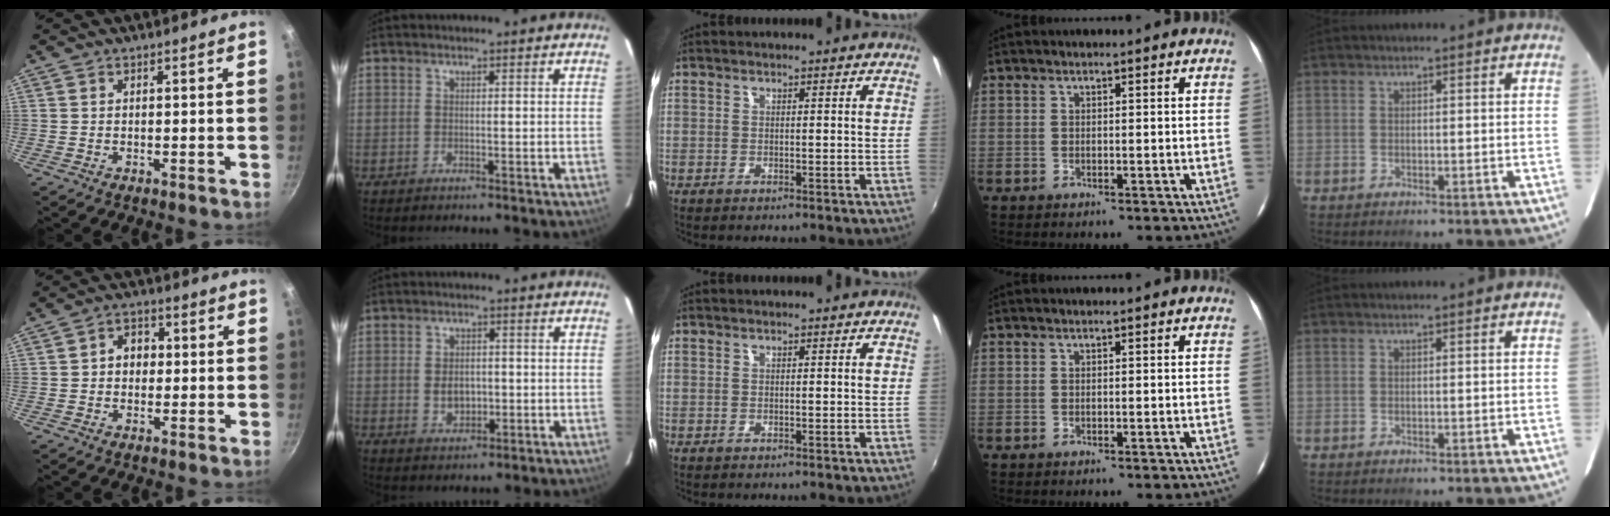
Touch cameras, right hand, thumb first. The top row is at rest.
{"thumb": {"total": 4.9, "force": [0.2, 4.0, 2.8], "torque": [-0.013, 0.011, -0.003]}, "index": {"total": 4.6, "force": [-0.5, 3.4, 3.1], "torque": [-0.052, -0.002, -0.002]}}